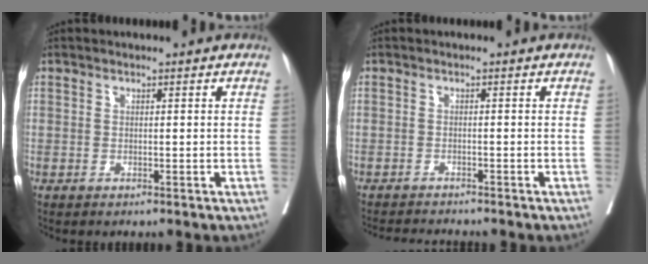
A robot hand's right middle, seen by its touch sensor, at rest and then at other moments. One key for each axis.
{"total": 4.1, "fx": -4.0, "fy": -0.2, "fz": 0.9, "tx": -0.007, "ty": -0.012, "tz": -0.063}